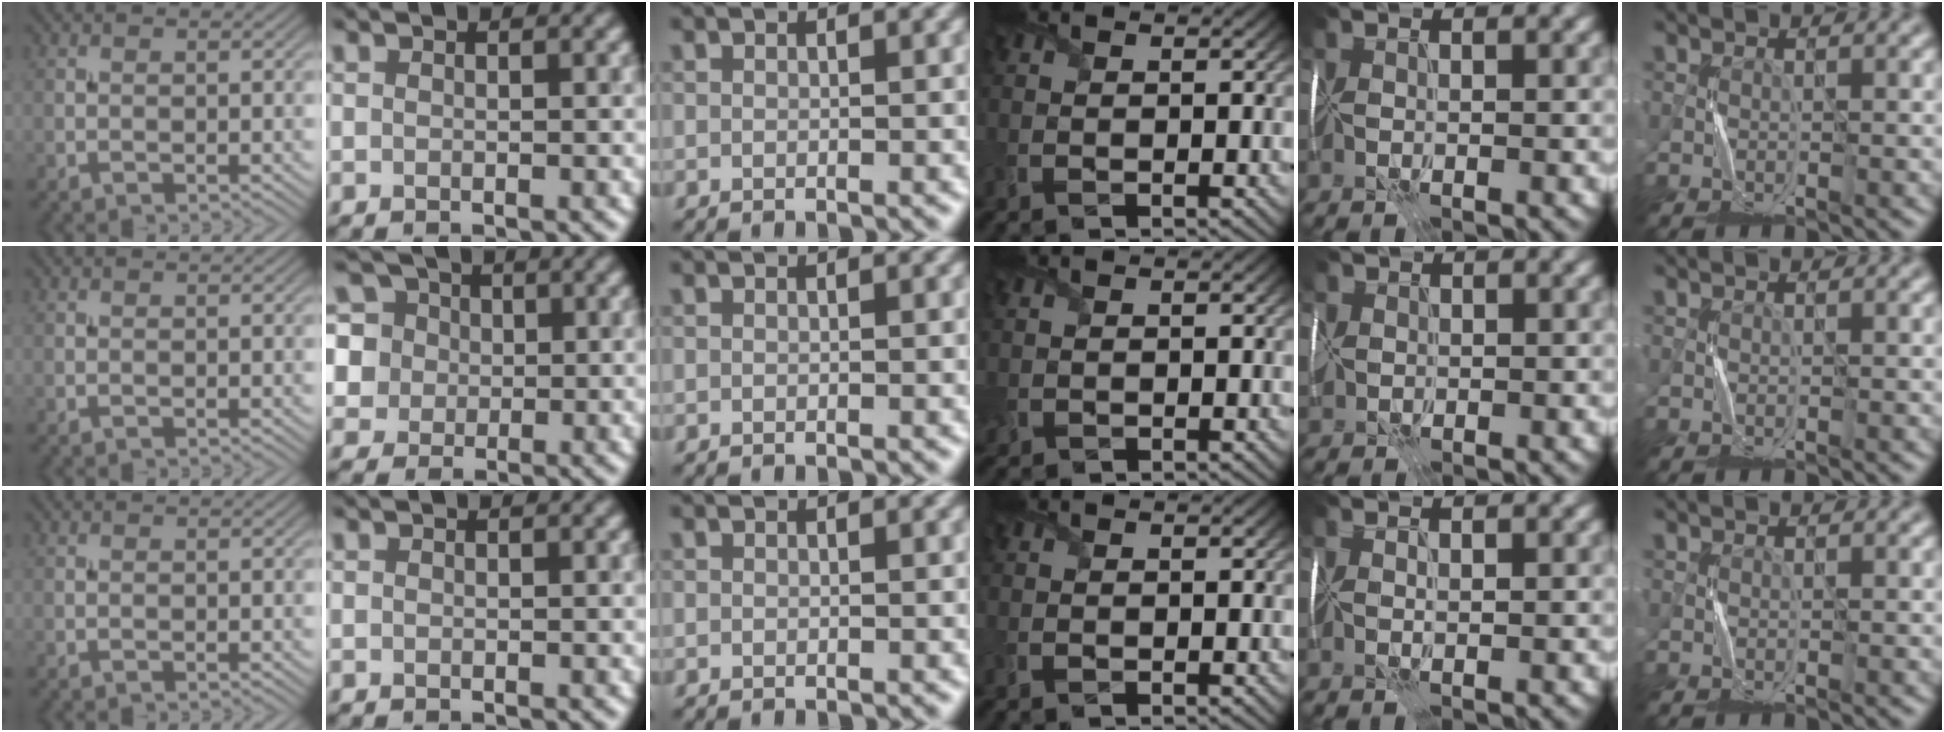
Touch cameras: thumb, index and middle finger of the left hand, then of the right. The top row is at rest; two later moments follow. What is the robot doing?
{"motion": "fold", "object": "handkerchief"}